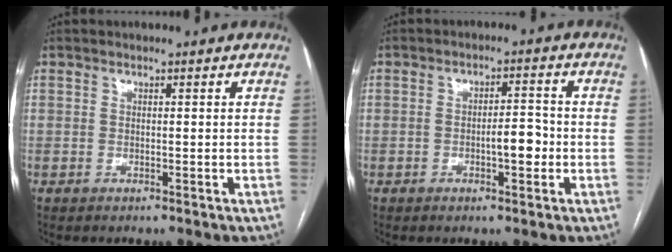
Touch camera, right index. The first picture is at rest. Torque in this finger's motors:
{"motor_torque": [0.59, -0.19, 0.26, 0.07]}